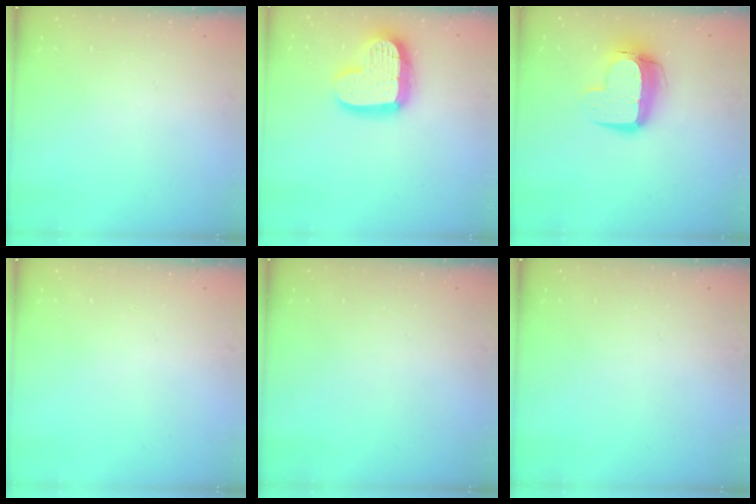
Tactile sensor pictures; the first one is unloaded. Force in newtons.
{"total": 16.5, "press": 16.4, "slide": 1.3}
{"total": 11.5, "press": 11.5, "slide": 1.0}
{"total": 0.0}
{"total": 0.0}
{"total": 0.0}